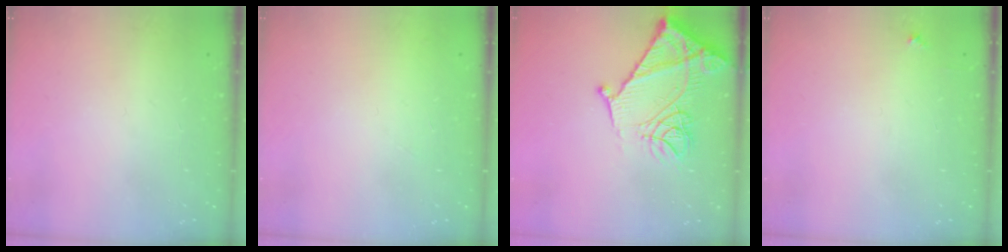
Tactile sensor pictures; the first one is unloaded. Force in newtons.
{"total": 4.9, "press": 4.8, "slide": 0.5}
{"total": 19.3, "press": 19.2, "slide": 2.1}
{"total": 4.7, "press": 4.6, "slide": 0.5}